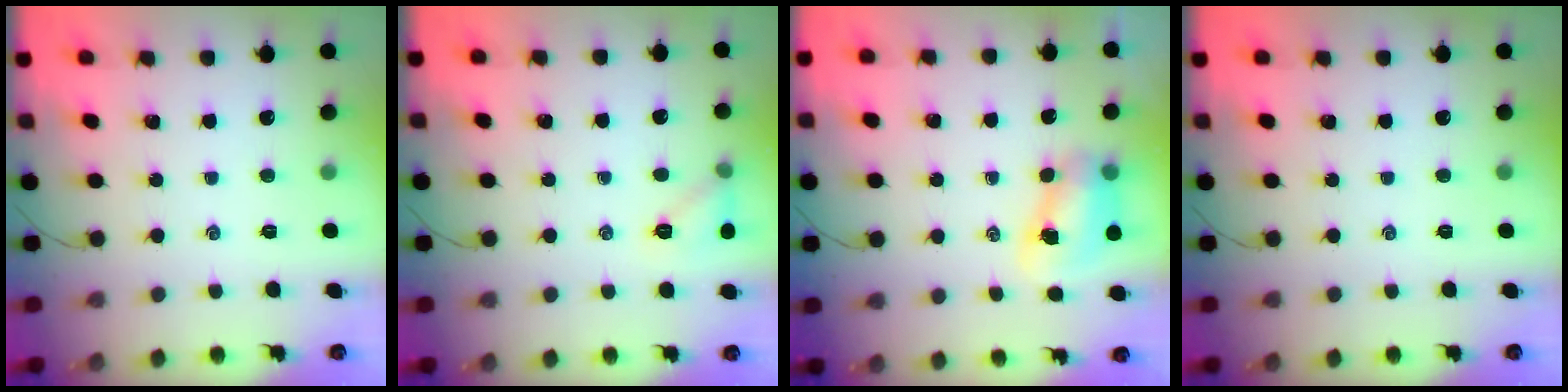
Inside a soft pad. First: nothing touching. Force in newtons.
{"total": 7.2, "press": 7.1, "slide": 1.4}
{"total": 7.9, "press": 7.8, "slide": 1.1}
{"total": 0.0}